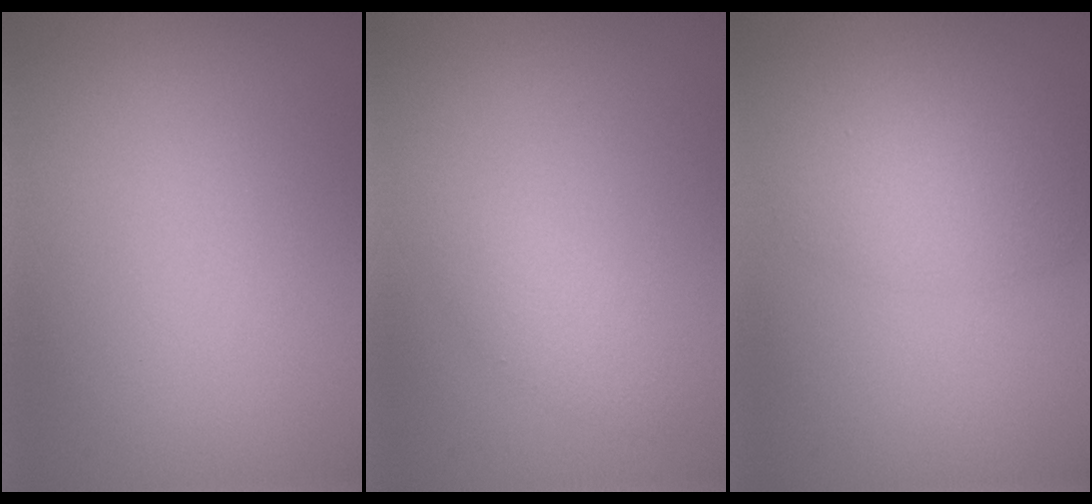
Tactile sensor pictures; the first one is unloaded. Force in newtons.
{"total": 1.7, "press": 1.7, "slide": 0.0}
{"total": 3.3, "press": 3.3, "slide": 0.2}